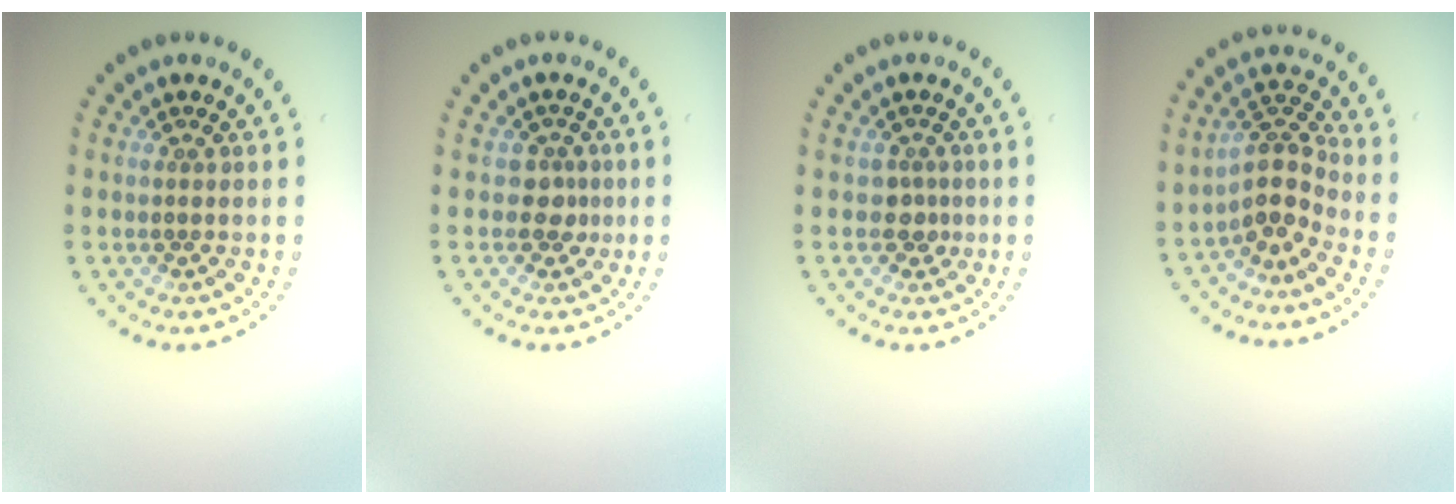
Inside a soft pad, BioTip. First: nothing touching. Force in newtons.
{"total": 1.7, "press": 1.3, "slide": 1.2}
{"total": 1.4, "press": 1.1, "slide": 1.0}
{"total": 3.6, "press": 2.5, "slide": 2.6}